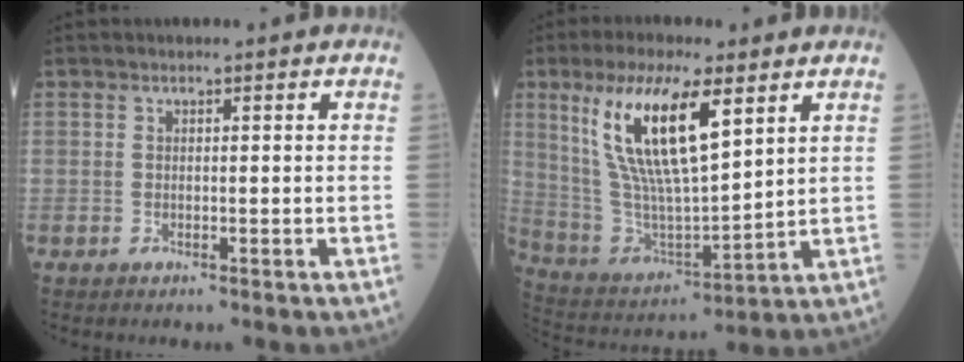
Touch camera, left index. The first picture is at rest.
{"total": 15.8, "force": [7.3, 3.6, 13.5], "torque": [-0.275, 0.003, 0.143]}